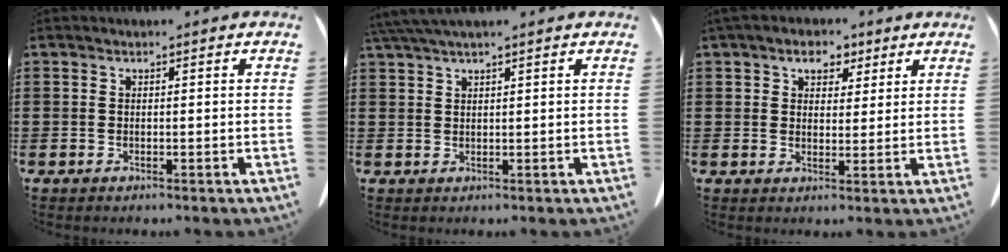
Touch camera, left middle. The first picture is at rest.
{"total": 2.7, "force": [2.1, 0.1, 1.7], "torque": [-0.038, 0.002, 0.041]}
{"total": 4.6, "force": [3.1, 3.1, 1.6], "torque": [-0.034, 0.007, 0.050]}